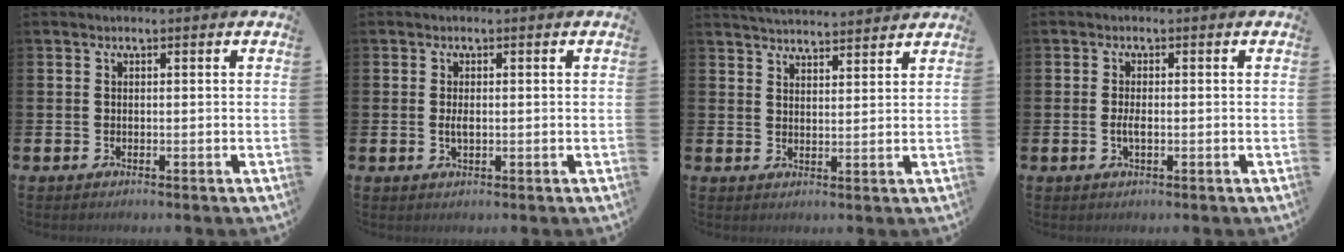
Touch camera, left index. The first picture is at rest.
{"total": 1.6, "force": [0.1, 0.7, 1.5], "torque": [-0.027, 0.002, -0.001]}
{"total": 4.1, "force": [4.1, 0.1, 0.0], "torque": [-0.011, -0.023, 0.074]}
{"total": 1.6, "force": [-0.2, 0.6, 1.5], "torque": [-0.026, -0.001, -0.005]}